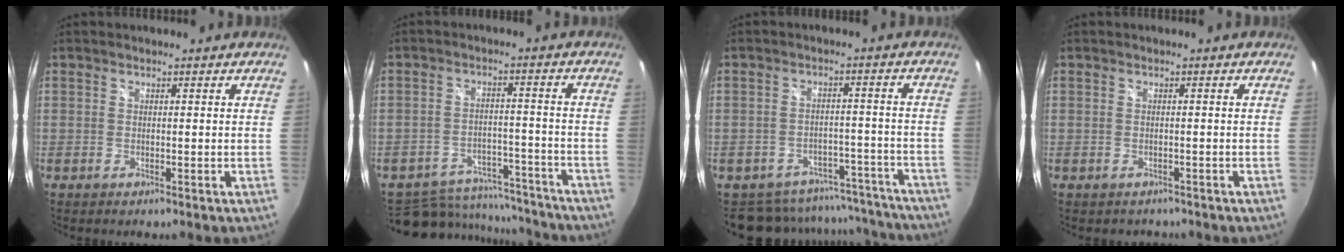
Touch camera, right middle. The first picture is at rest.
{"total": 15.0, "force": [-12.9, 6.7, 3.9], "torque": [-0.095, 0.020, -0.161]}
{"total": 15.0, "force": [-13.3, 6.5, 2.1], "torque": [-0.044, 0.042, -0.160]}
{"total": 2.2, "force": [-1.6, 1.4, 0.4], "torque": [-0.013, -0.007, -0.019]}